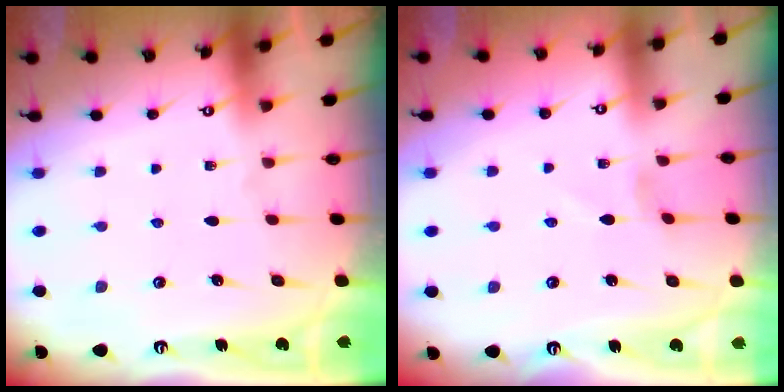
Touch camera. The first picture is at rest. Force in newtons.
{"total": 0.0}